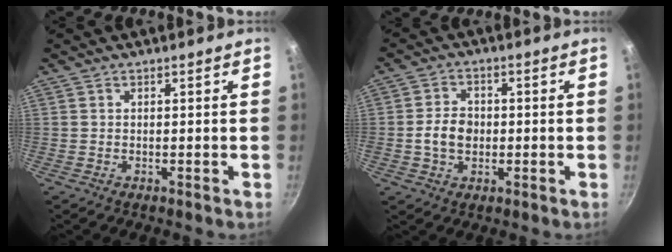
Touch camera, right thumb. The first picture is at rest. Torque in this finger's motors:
{"motor_torque": [1.05, 1.28, 1.00, -0.40, 0.06]}